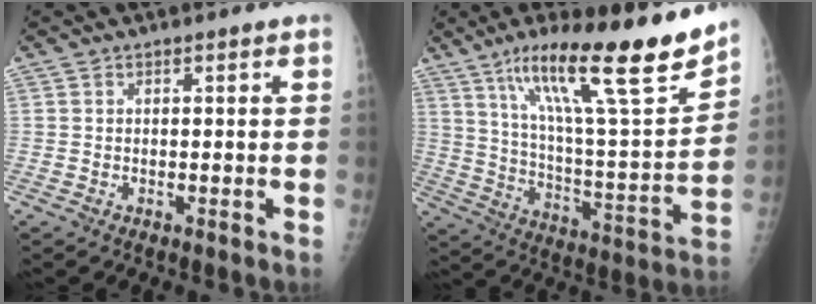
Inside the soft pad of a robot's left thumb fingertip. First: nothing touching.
{"total": 24.6, "force": [16.5, 3.7, 17.8], "torque": [-0.267, -0.065, 0.278]}